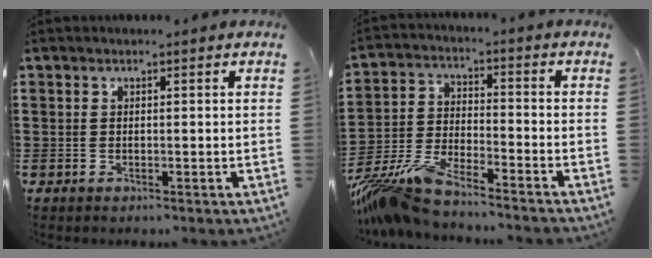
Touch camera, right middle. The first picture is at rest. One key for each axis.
{"total": 8.7, "fx": -8.0, "fy": 0.8, "fz": 3.2, "tx": -0.087, "ty": -0.004, "tz": -0.163}